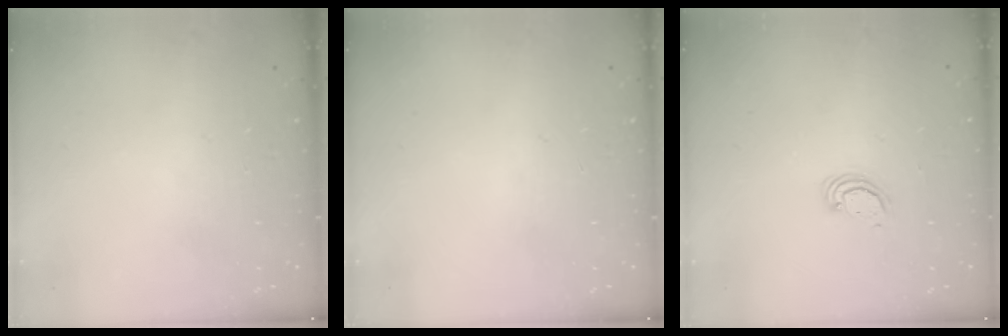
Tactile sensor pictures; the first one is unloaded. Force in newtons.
{"total": 0.0}
{"total": 2.3, "press": 2.3, "slide": 0.3}